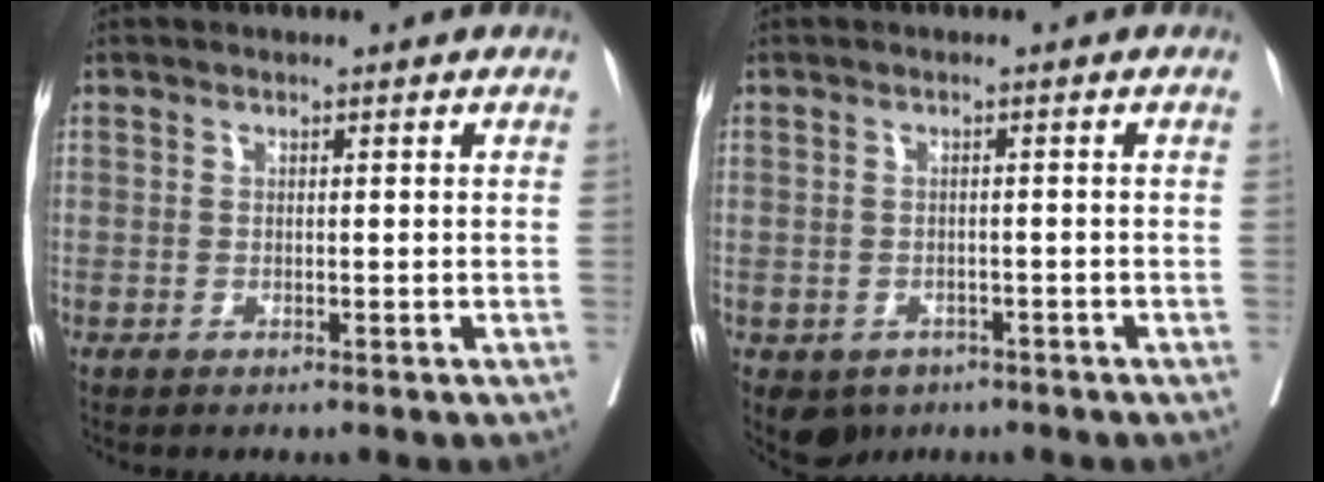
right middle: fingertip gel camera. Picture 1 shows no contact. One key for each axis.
{"total": 4.2, "fx": -2.5, "fy": 3.2, "fz": 1.1, "tx": -0.011, "ty": 0.002, "tz": -0.032}